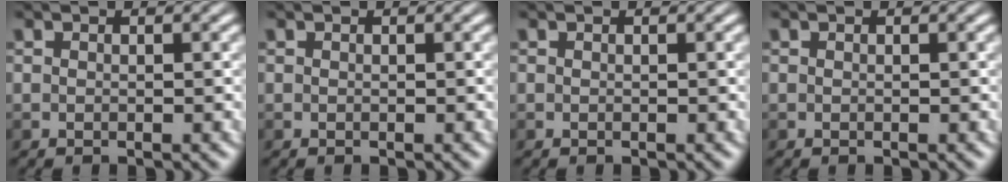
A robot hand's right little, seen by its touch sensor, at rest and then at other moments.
{"total": 0.0}
{"total": 0.0}
{"total": 0.0}